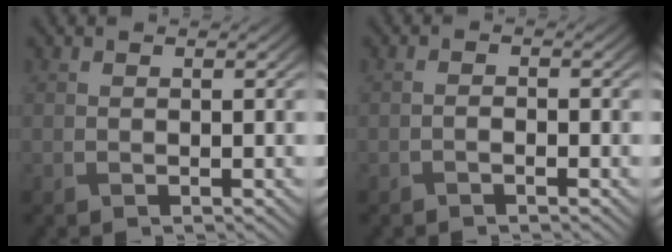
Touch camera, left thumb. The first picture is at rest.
{"total": 0.9, "force": [-0.6, 0.3, 0.6], "torque": [-0.012, 0.001, -0.010]}